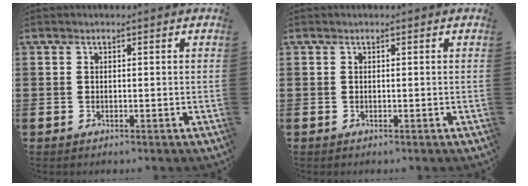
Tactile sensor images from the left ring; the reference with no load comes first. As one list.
[{"total": 0.0}]